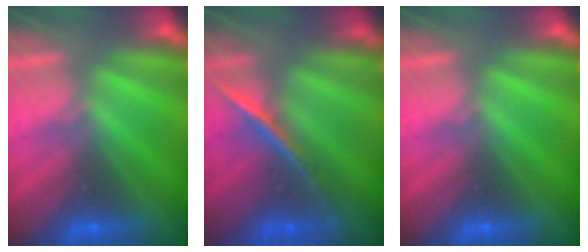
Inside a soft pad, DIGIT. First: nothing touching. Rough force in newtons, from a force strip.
{"total": 1.9}
{"total": 0.0}